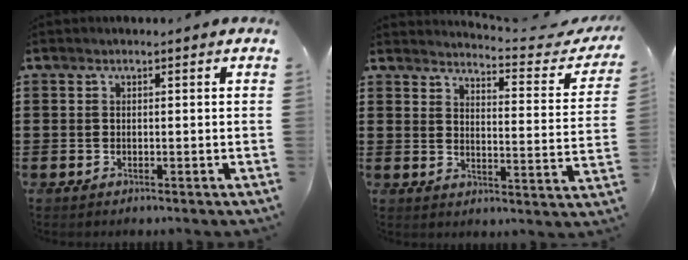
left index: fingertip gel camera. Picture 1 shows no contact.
{"total": 3.4, "force": [3.2, -0.3, 1.1], "torque": [-0.027, -0.034, 0.044]}